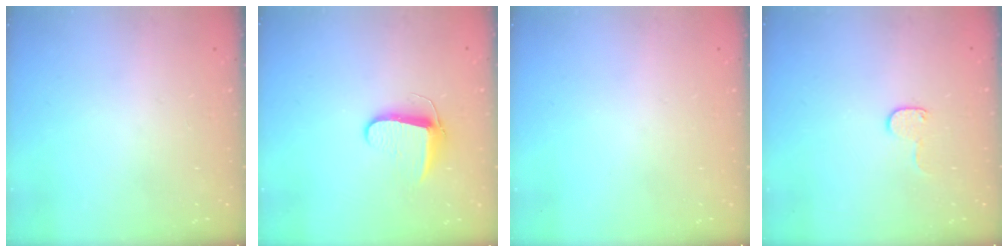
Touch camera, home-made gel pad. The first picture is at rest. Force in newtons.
{"total": 8.1, "press": 8.1, "slide": 0.9}
{"total": 0.0}
{"total": 5.6, "press": 5.5, "slide": 0.5}